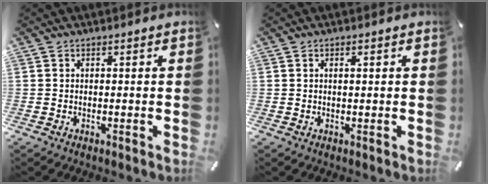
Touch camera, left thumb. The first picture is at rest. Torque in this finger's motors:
{"motor_torque": [-0.30, -0.16, -0.07, -0.03, 0.01]}